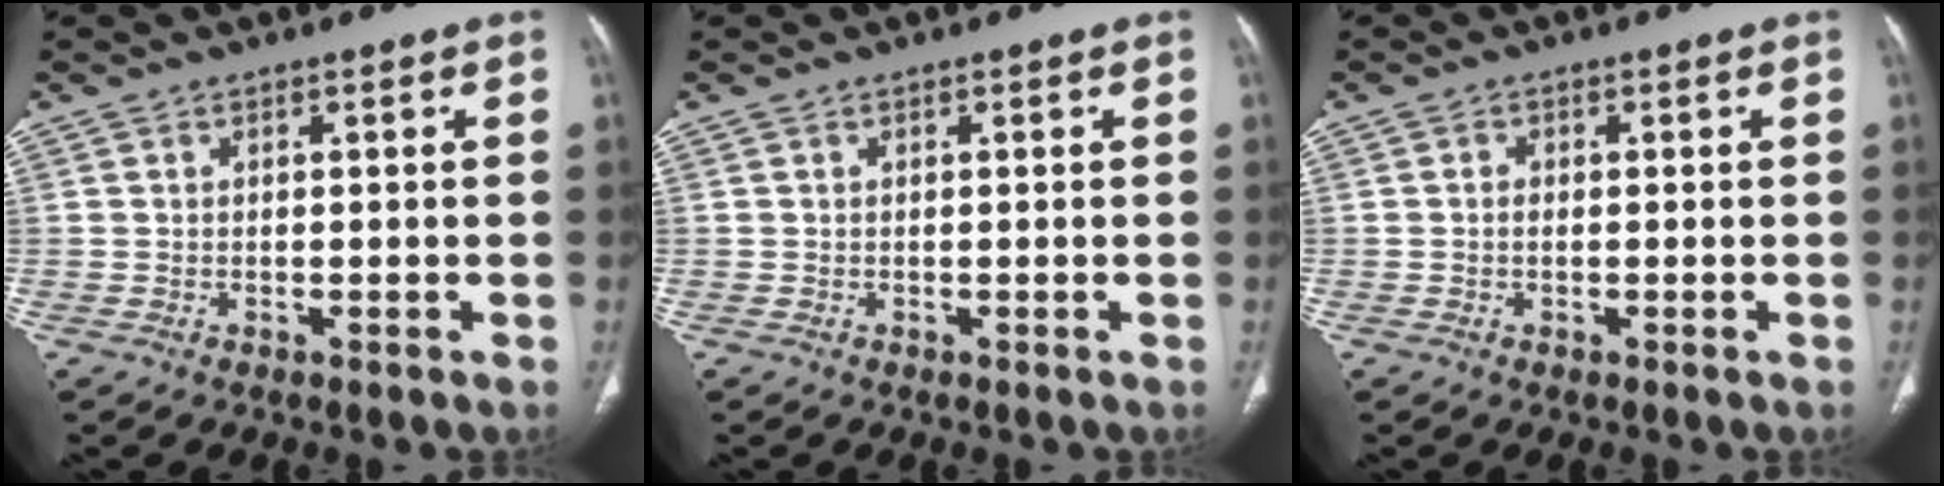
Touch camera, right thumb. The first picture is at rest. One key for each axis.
{"total": 0.0}
{"total": 1.0, "fx": -0.1, "fy": 0.8, "fz": 0.7, "tx": -0.011, "ty": 0.003, "tz": -0.003}